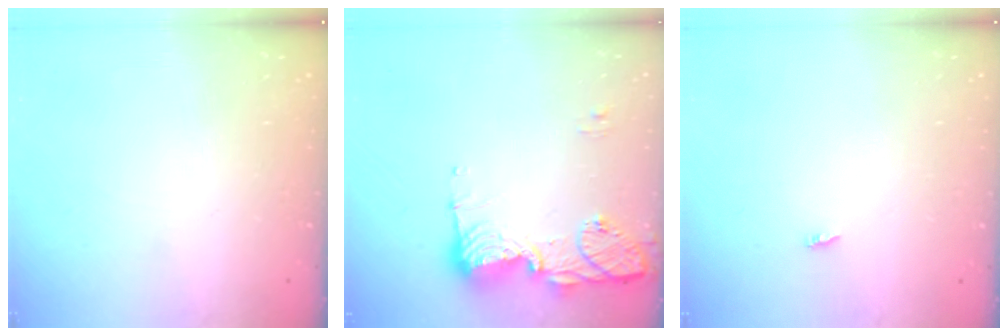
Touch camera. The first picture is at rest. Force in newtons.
{"total": 16.1, "press": 15.2, "slide": 5.3}
{"total": 1.8, "press": 1.8, "slide": 0.2}